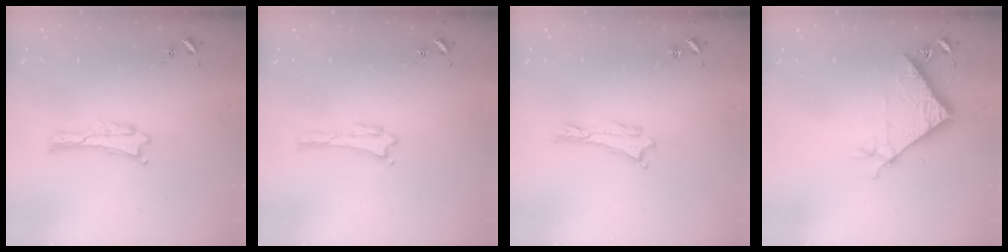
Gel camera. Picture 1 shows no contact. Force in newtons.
{"total": 0.0}
{"total": 0.0}
{"total": 8.1, "press": 8.1, "slide": 0.5}